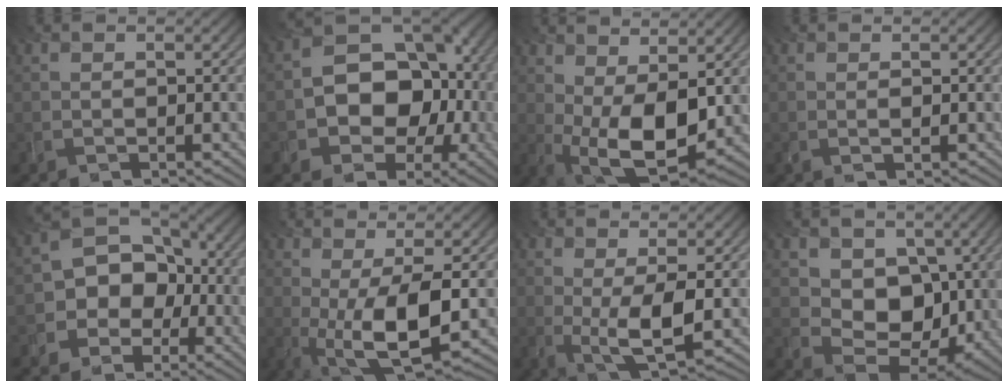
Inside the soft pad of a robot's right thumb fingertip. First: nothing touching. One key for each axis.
{"total": 12.1, "fx": -1.6, "fy": 9.1, "fz": 7.8, "tx": -0.104, "ty": -0.007, "tz": -0.035}
{"total": 11.2, "fx": 0.2, "fy": 5.5, "fz": 9.8, "tx": -0.196, "ty": -0.014, "tz": 0.011}
{"total": 0.8, "fx": 0.2, "fy": 0.0, "fz": 0.7, "tx": -0.014, "ty": 0.002, "tz": 0.000}
{"total": 9.3, "fx": -2.9, "fy": 7.7, "fz": 4.4, "tx": -0.052, "ty": -0.003, "tz": -0.083}
{"total": 11.1, "fx": -1.1, "fy": 3.5, "fz": 10.5, "tx": -0.201, "ty": -0.006, "tz": -0.010}
{"total": 6.3, "fx": -0.2, "fy": 1.7, "fz": 6.1, "tx": -0.115, "ty": -0.003, "tz": -0.001}
{"total": 9.0, "fx": 2.5, "fy": 6.8, "fz": 5.3, "tx": -0.113, "ty": -0.024, "tz": 0.033}